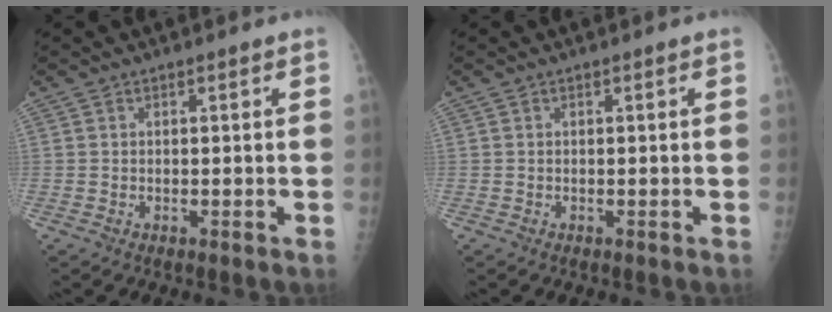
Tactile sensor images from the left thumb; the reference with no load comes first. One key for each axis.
{"total": 0.0}